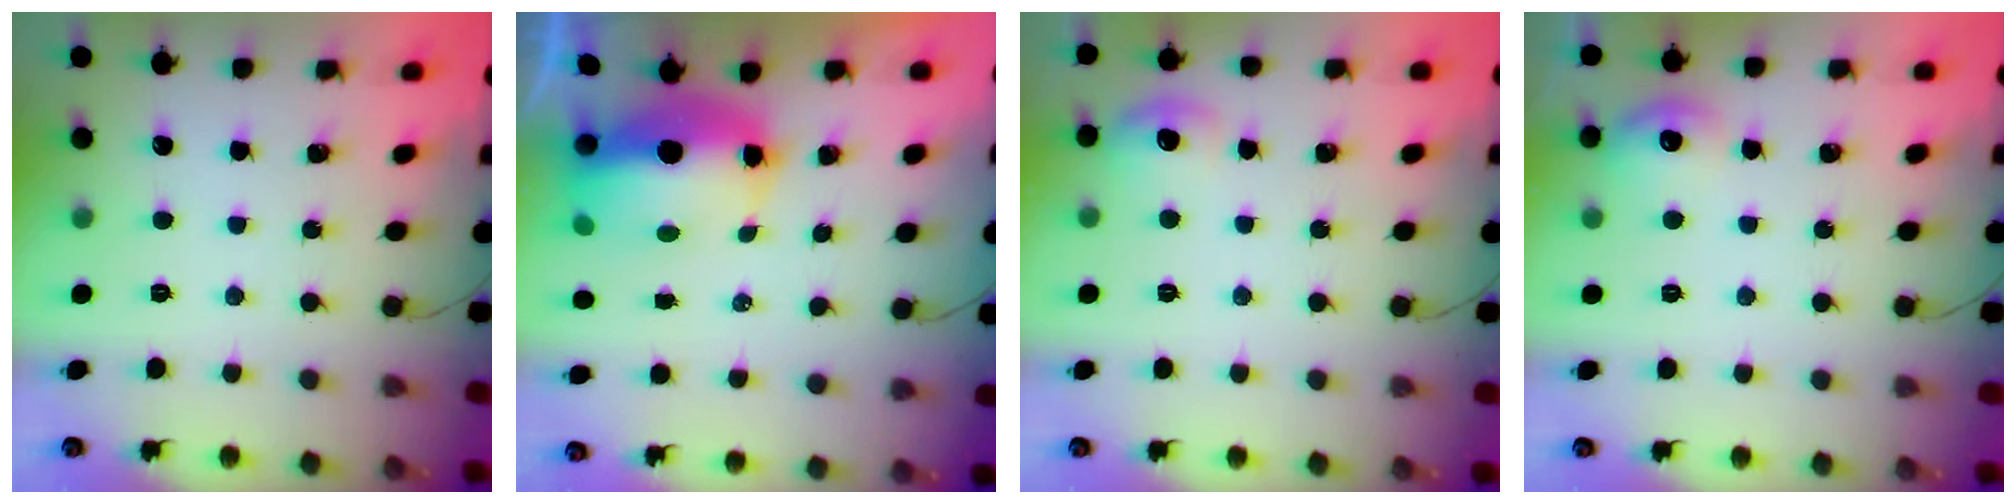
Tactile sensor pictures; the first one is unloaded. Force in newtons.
{"total": 11.2, "press": 11.0, "slide": 1.9}
{"total": 7.9, "press": 6.9, "slide": 3.9}
{"total": 8.5, "press": 8.4, "slide": 1.5}